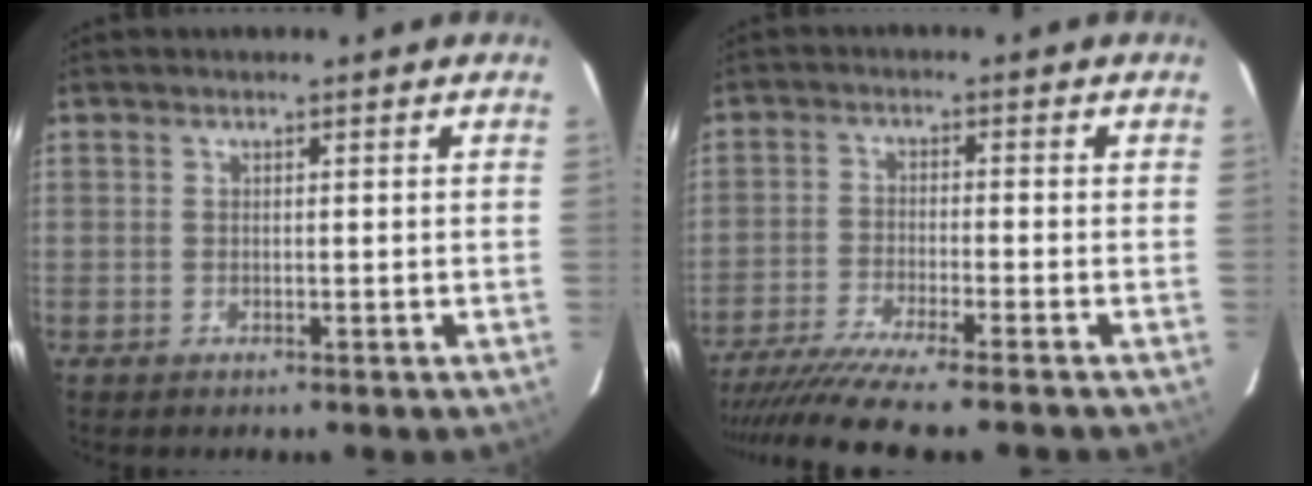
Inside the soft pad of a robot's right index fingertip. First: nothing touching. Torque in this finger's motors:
{"motor_torque": [0.71, -1.43, 0.80, 0.17]}